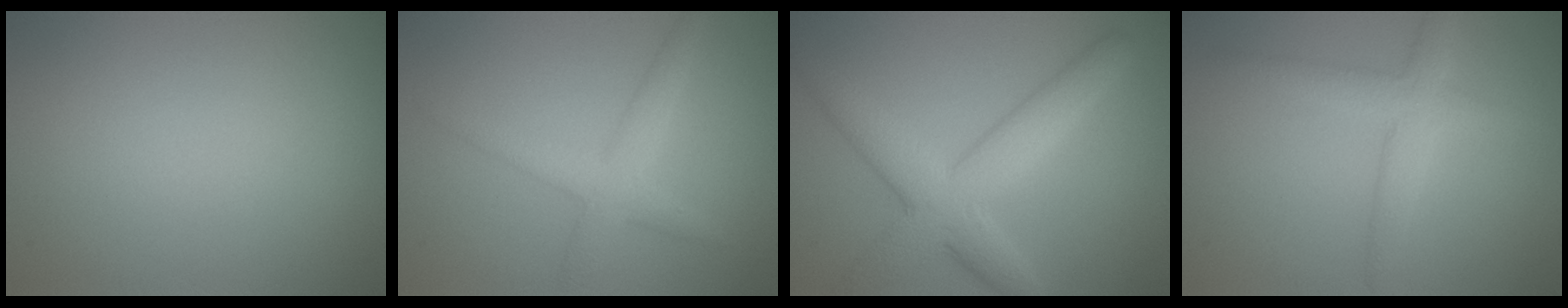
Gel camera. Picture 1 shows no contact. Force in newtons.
{"total": 3.1, "press": 3.1, "slide": 0.2}
{"total": 5.9, "press": 5.9, "slide": 0.2}
{"total": 3.2, "press": 3.2, "slide": 0.1}